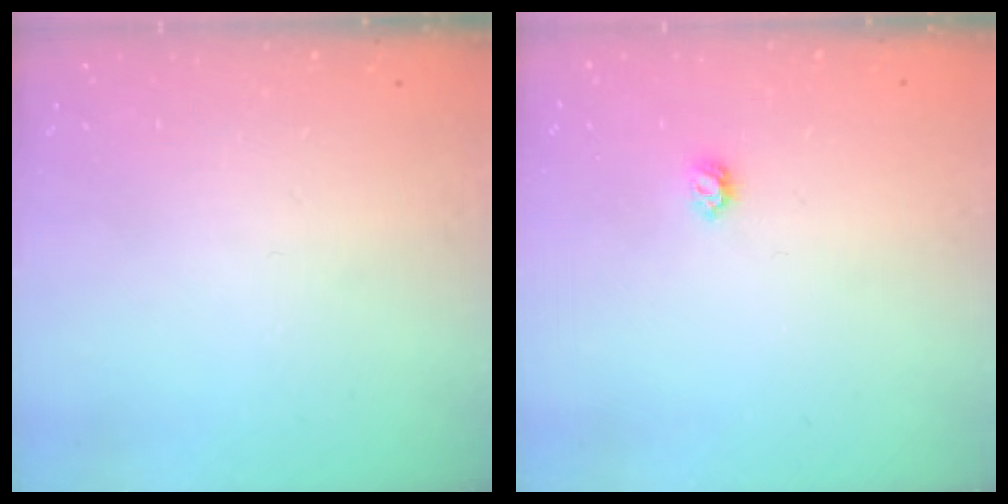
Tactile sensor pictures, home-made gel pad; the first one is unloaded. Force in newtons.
{"total": 3.9, "press": 3.9, "slide": 0.6}